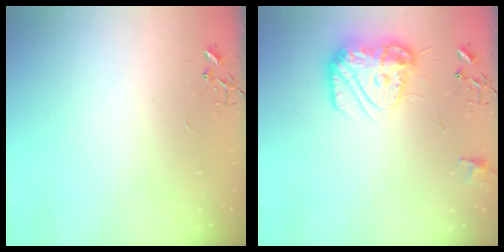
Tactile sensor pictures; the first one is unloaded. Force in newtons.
{"total": 15.6, "press": 15.5, "slide": 1.6}